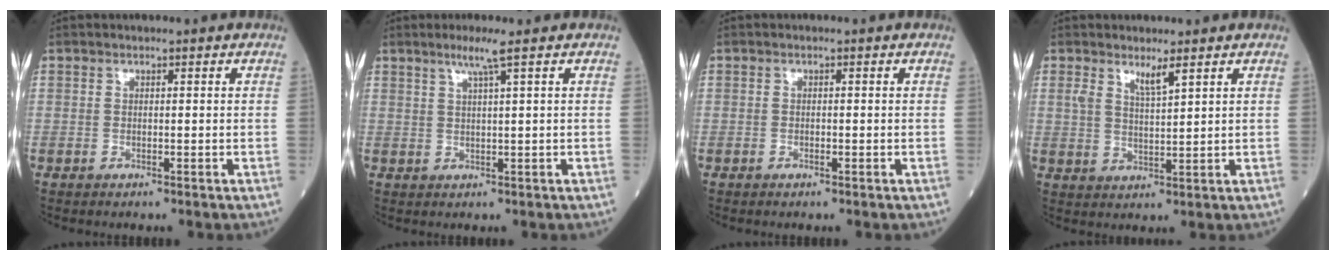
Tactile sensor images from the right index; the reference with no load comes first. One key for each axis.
{"total": 3.0, "fx": 1.8, "fy": -0.8, "fz": 2.3, "tx": -0.051, "ty": -0.002, "tz": 0.038}
{"total": 0.6, "fx": -0.3, "fy": 0.1, "fz": 0.5, "tx": -0.012, "ty": 0.000, "tz": -0.005}
{"total": 3.2, "fx": 2.2, "fy": 0.3, "fz": 2.3, "tx": -0.046, "ty": -0.004, "tz": 0.042}